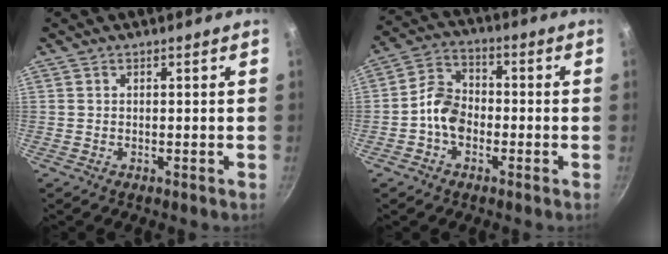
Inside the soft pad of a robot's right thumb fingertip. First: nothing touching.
{"total": 7.5, "force": [-2.1, 5.5, 4.6], "torque": [-0.063, 0.029, -0.051]}